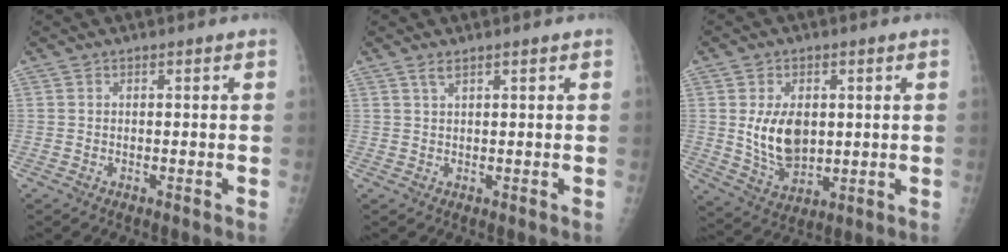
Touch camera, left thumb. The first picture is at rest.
{"total": 1.2, "force": [0.8, 0.2, 0.9], "torque": [-0.019, 0.002, 0.020]}
{"total": 9.8, "force": [1.2, 6.4, 7.3], "torque": [-0.107, -0.018, 0.036]}